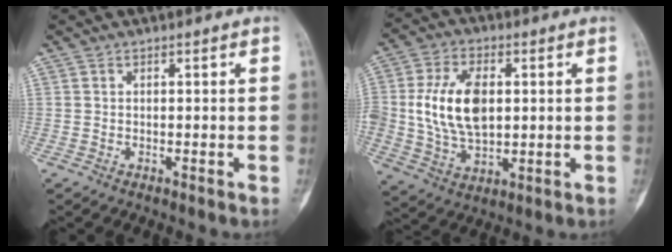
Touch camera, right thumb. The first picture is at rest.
{"total": 13.7, "force": [1.4, 8.3, 10.8], "torque": [-0.197, -0.001, 0.030]}